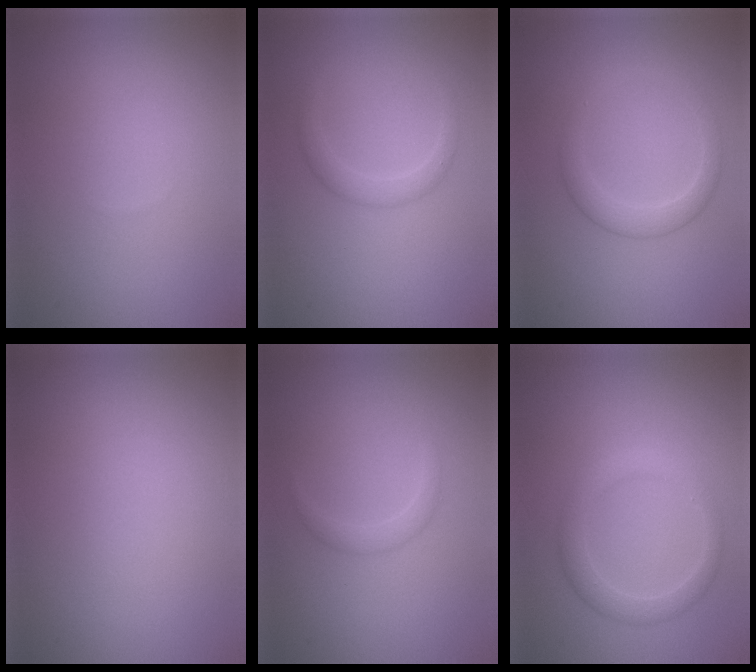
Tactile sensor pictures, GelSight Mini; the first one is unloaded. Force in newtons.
{"total": 1.5, "press": 1.5, "slide": 0.0}
{"total": 2.2, "press": 2.2, "slide": 0.1}
{"total": 0.0}
{"total": 1.1, "press": 1.1, "slide": 0.1}
{"total": 2.4, "press": 2.4, "slide": 0.2}